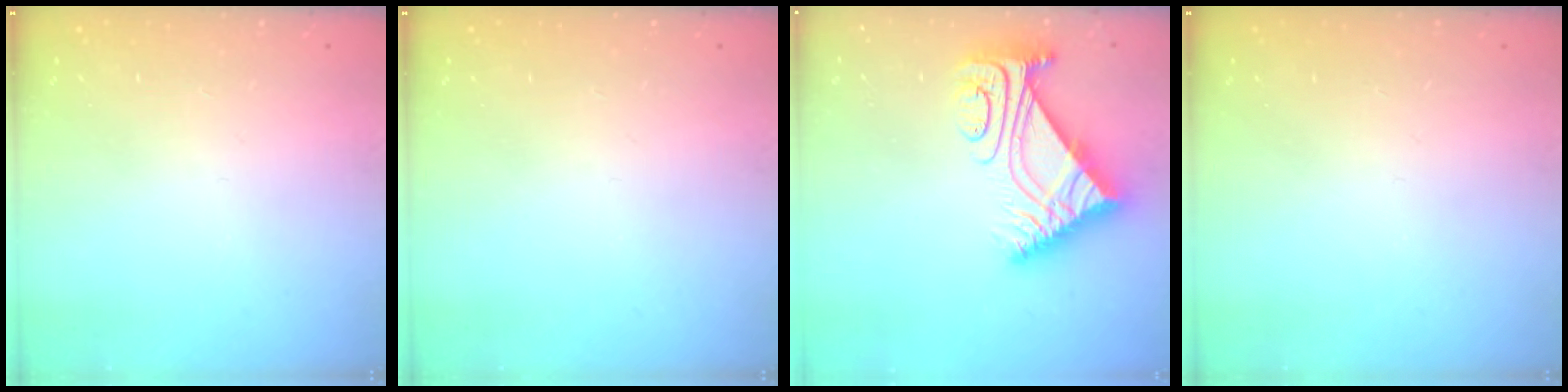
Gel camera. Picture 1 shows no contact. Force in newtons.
{"total": 0.0}
{"total": 9.6, "press": 9.6, "slide": 0.9}
{"total": 0.0}